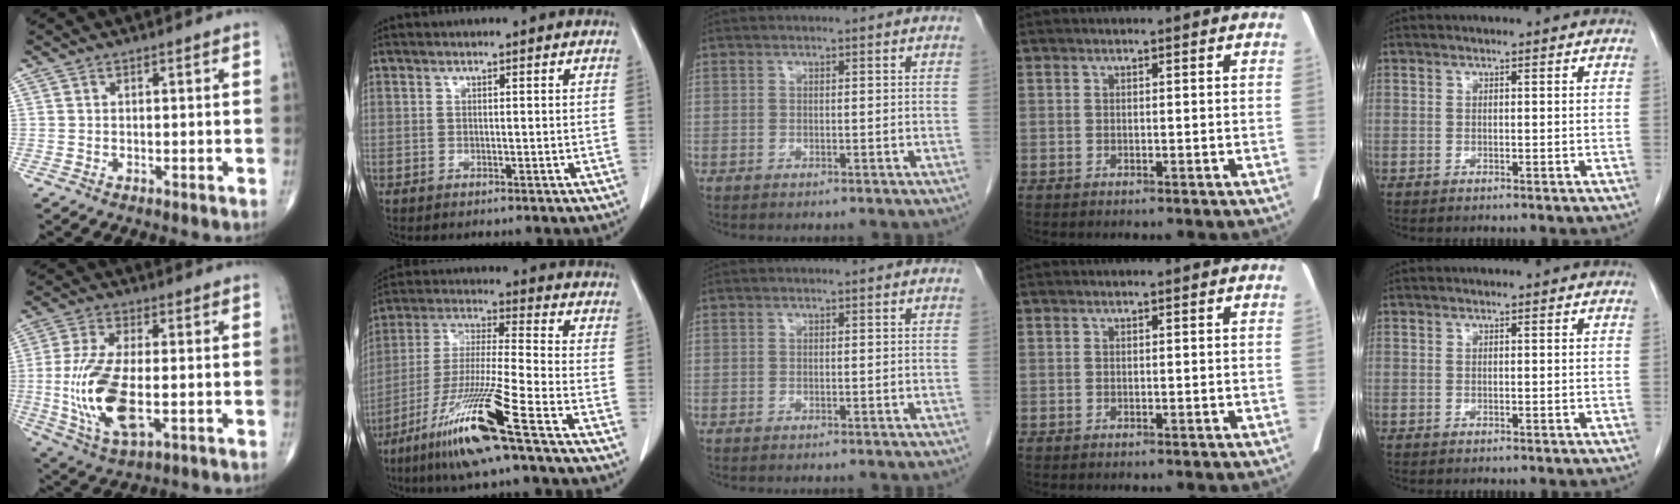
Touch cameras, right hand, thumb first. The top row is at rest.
{"thumb": {"total": 14.8, "force": [-2.1, 6.2, 13.3], "torque": [-0.282, -0.011, -0.033]}, "index": {"total": 15.2, "force": [-8.6, -0.9, 12.4], "torque": [-0.260, -0.042, -0.167]}}